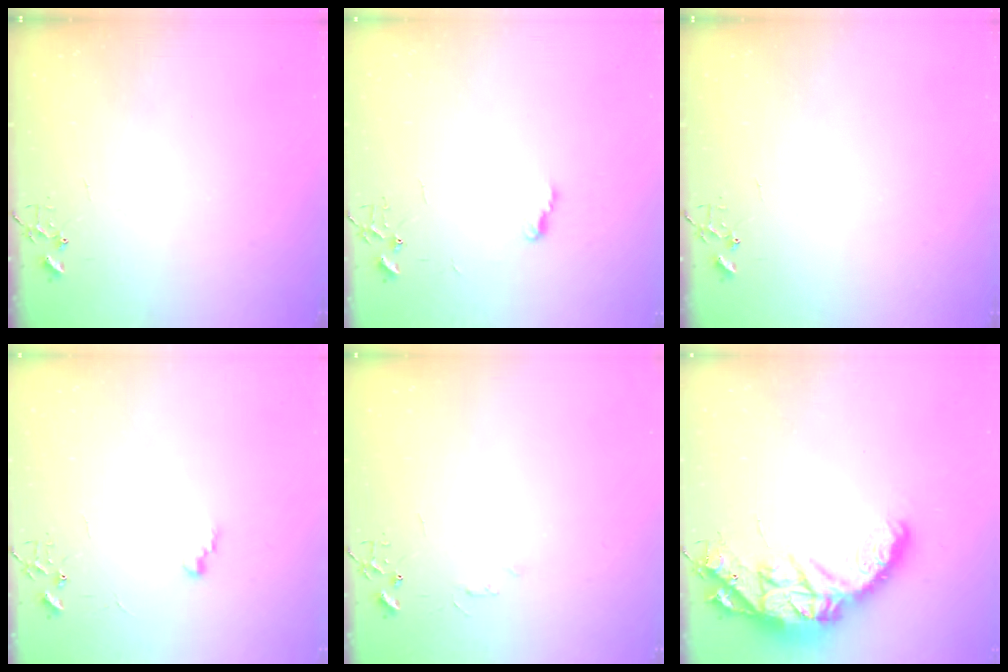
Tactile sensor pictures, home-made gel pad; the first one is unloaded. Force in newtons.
{"total": 5.0, "press": 4.9, "slide": 0.7}
{"total": 0.0}
{"total": 5.7, "press": 5.7, "slide": 0.5}
{"total": 3.5, "press": 3.4, "slide": 0.4}
{"total": 19.5, "press": 19.4, "slide": 1.3}